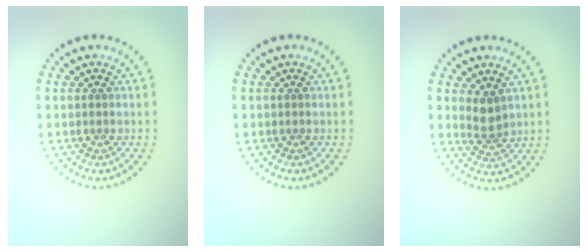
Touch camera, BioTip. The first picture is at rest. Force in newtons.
{"total": 0.0}
{"total": 2.1, "press": 1.7, "slide": 1.2}